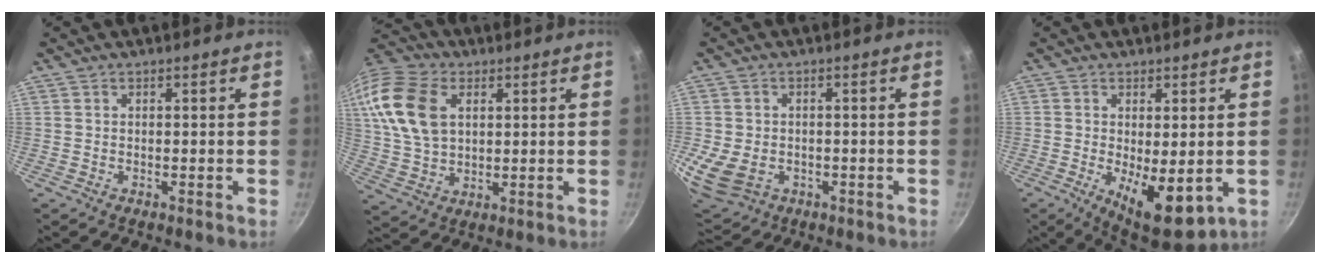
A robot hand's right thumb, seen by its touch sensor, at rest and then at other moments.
{"total": 16.5, "force": [4.5, 10.9, 11.4], "torque": [-0.220, 0.006, 0.085]}
{"total": 9.8, "force": [-2.2, 7.5, 6.0], "torque": [-0.114, -0.003, -0.027]}
{"total": 10.6, "force": [-1.7, 4.4, 9.5], "torque": [-0.130, -0.014, -0.011]}